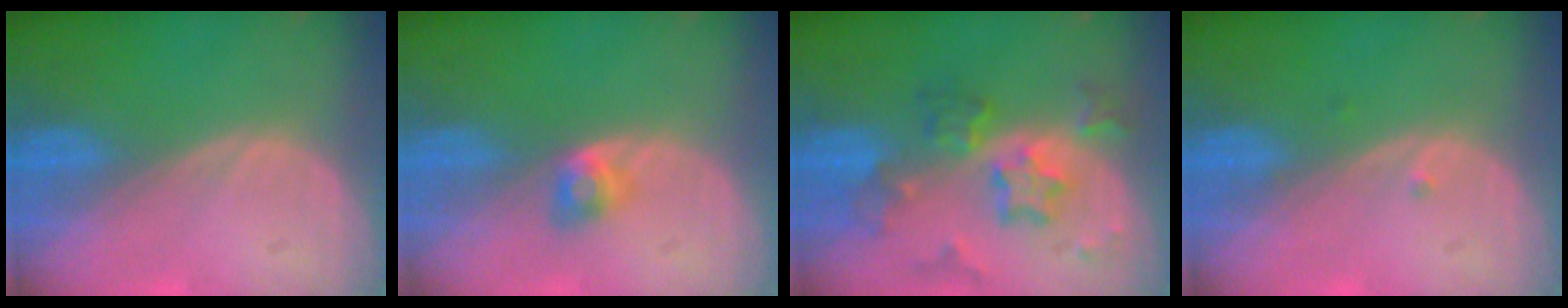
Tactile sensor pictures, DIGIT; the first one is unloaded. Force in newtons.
{"total": 2.7, "press": 2.4, "slide": 1.1}
{"total": 8.2, "press": 7.2, "slide": 4.0}
{"total": 0.6, "press": 0.5, "slide": 0.3}